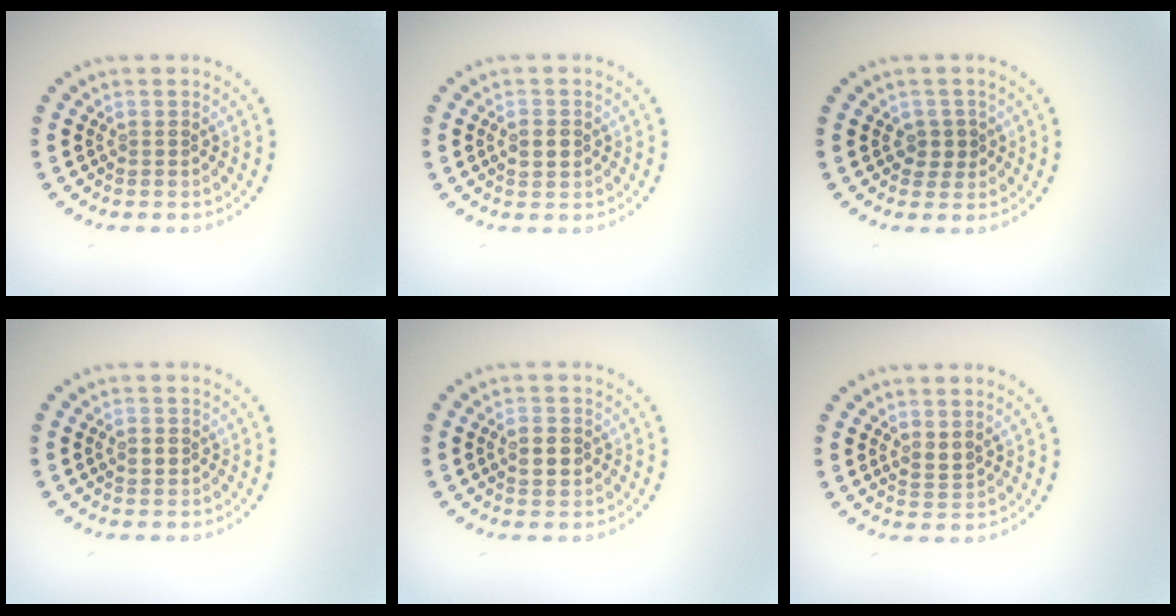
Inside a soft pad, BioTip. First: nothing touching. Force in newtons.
{"total": 2.0, "press": 2.0, "slide": 0.1}
{"total": 1.7, "press": 1.5, "slide": 0.8}
{"total": 1.1, "press": 1.1, "slide": 0.2}
{"total": 2.6, "press": 2.6, "slide": 0.1}
{"total": 1.5, "press": 1.2, "slide": 0.9}